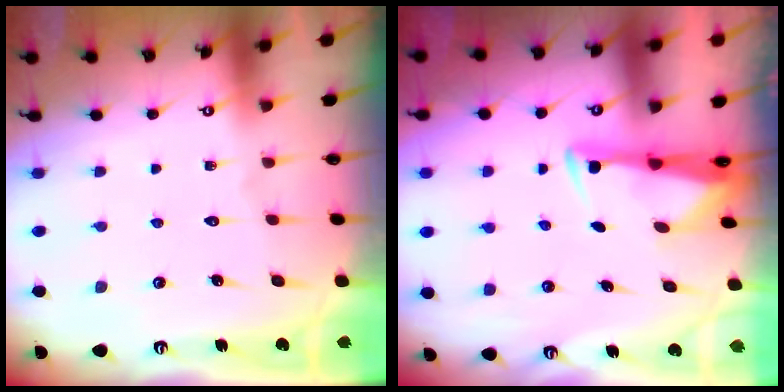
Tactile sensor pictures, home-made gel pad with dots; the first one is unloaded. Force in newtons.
{"total": 3.1, "press": 2.9, "slide": 0.9}